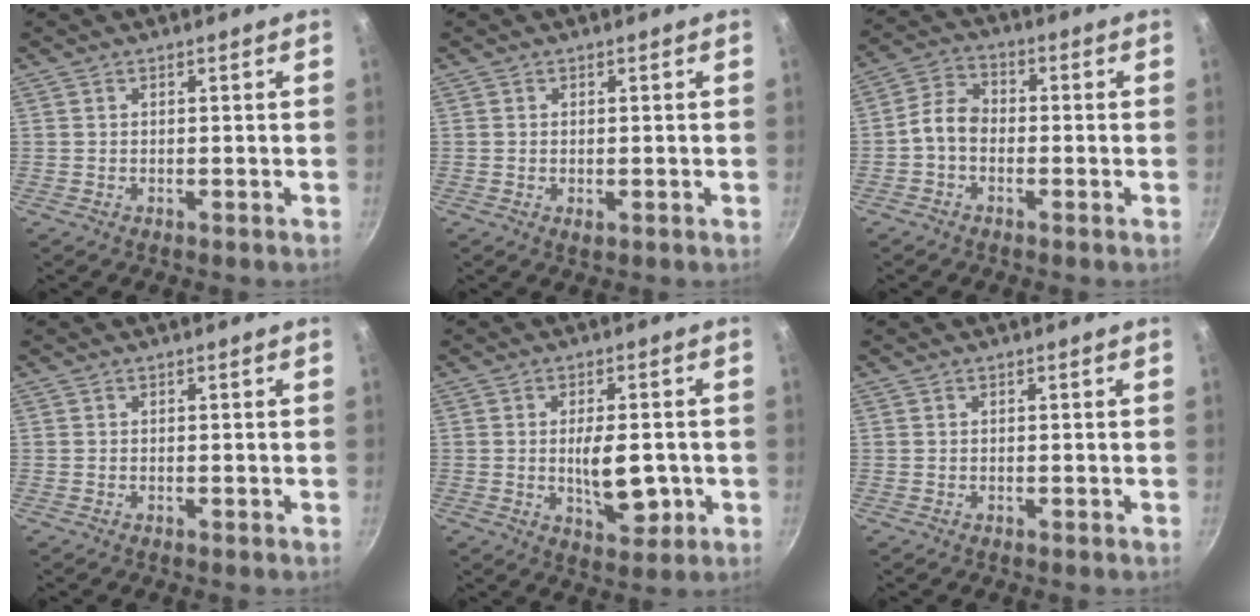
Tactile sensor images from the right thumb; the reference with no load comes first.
{"total": 1.3, "force": [-0.2, 0.7, 1.1], "torque": [-0.018, -0.002, -0.003]}
{"total": 5.6, "force": [-1.4, 3.9, 3.8], "torque": [-0.066, 0.029, -0.040]}
{"total": 0.0}
{"total": 9.1, "force": [-1.1, 4.2, 7.9], "torque": [-0.097, -0.006, -0.011]}
{"total": 0.0}